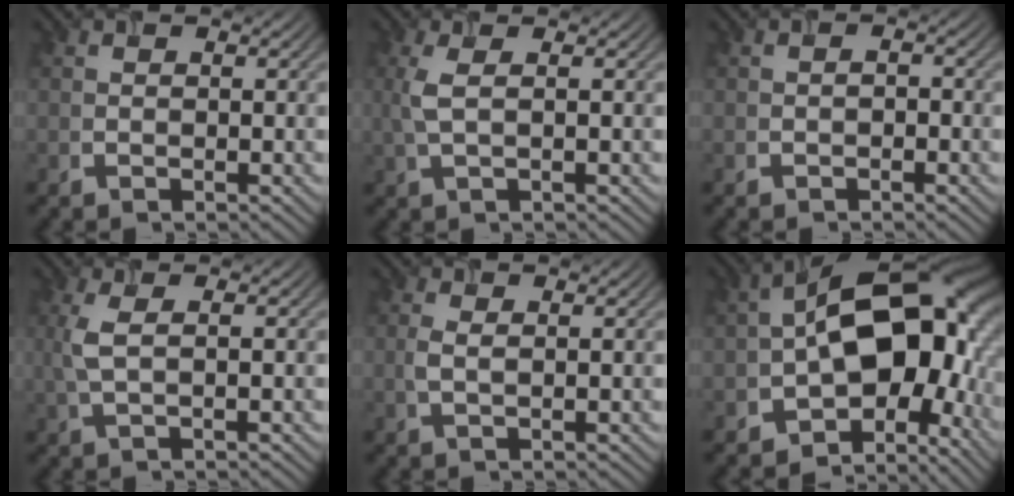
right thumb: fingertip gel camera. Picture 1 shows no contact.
{"total": 3.0, "force": [0.4, 0.8, 2.8], "torque": [-0.070, 0.006, 0.008]}
{"total": 1.1, "force": [-0.6, 0.6, 0.7], "torque": [-0.012, 0.003, -0.013]}
{"total": 3.4, "force": [0.5, 0.9, 3.2], "torque": [-0.080, 0.006, 0.010]}
{"total": 1.8, "force": [0.3, 0.6, 1.7], "torque": [-0.045, 0.004, 0.005]}
{"total": 16.9, "force": [-0.9, 10.7, 13.1], "torque": [-0.184, -0.012, -0.013]}